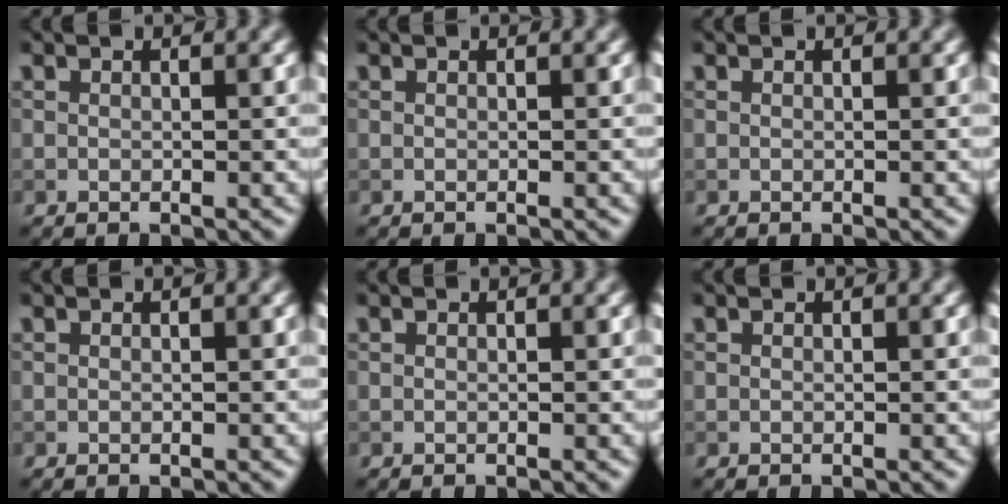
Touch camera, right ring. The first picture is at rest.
{"total": 0.0}
{"total": 0.0}
{"total": 0.0}
{"total": 0.0}
{"total": 0.0}